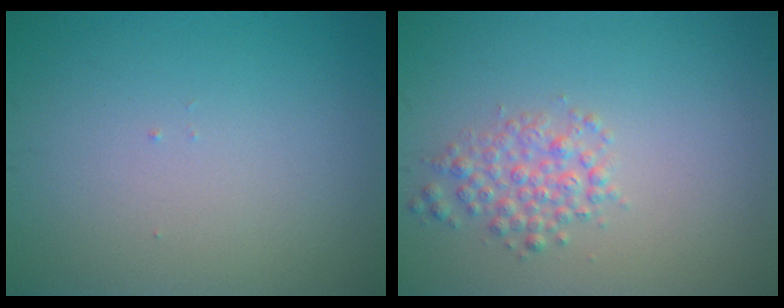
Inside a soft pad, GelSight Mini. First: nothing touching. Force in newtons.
{"total": 2.4, "press": 2.4, "slide": 0.1}